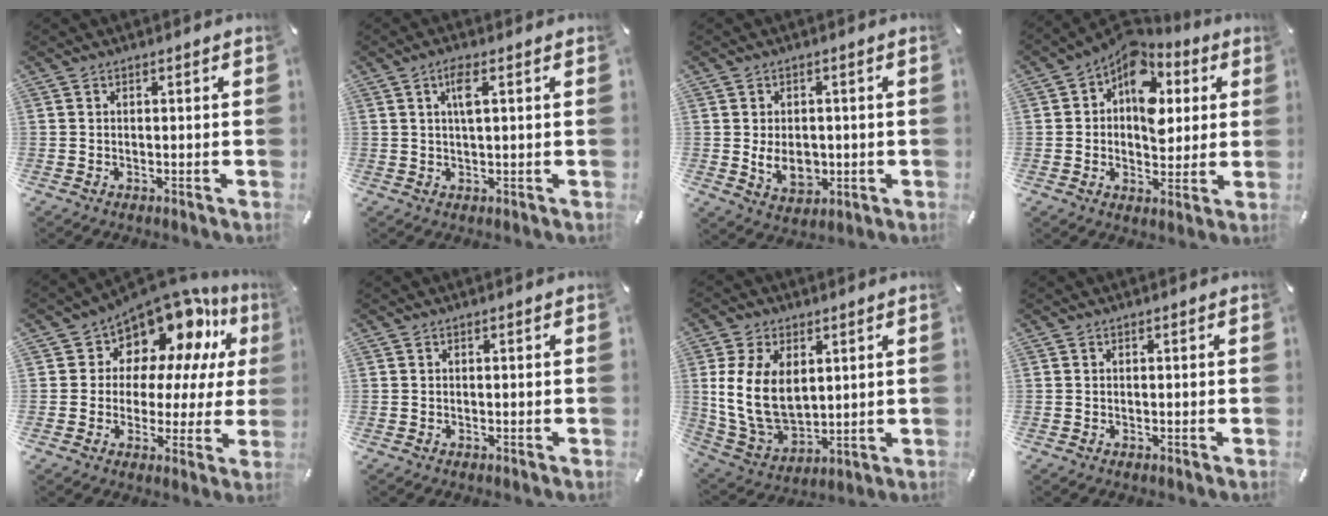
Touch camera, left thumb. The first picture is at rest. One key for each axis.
{"total": 4.3, "fx": 1.5, "fy": 1.0, "fz": 3.9, "tx": -0.082, "ty": 0.007, "tz": 0.023}
{"total": 7.2, "fx": -0.8, "fy": 5.5, "fz": 4.6, "tx": -0.077, "ty": -0.005, "tz": -0.016}
{"total": 13.2, "fx": 4.3, "fy": 9.4, "fz": 8.2, "tx": -0.120, "ty": -0.029, "tz": 0.077}
{"total": 13.0, "fx": 10.4, "fy": 6.7, "fz": 4.1, "tx": -0.075, "ty": -0.103, "tz": 0.185}
{"total": 0.0}
{"total": 13.3, "fx": 3.0, "fy": 9.4, "fz": 9.0, "tx": -0.203, "ty": -0.010, "tz": 0.054}
{"total": 0.0}